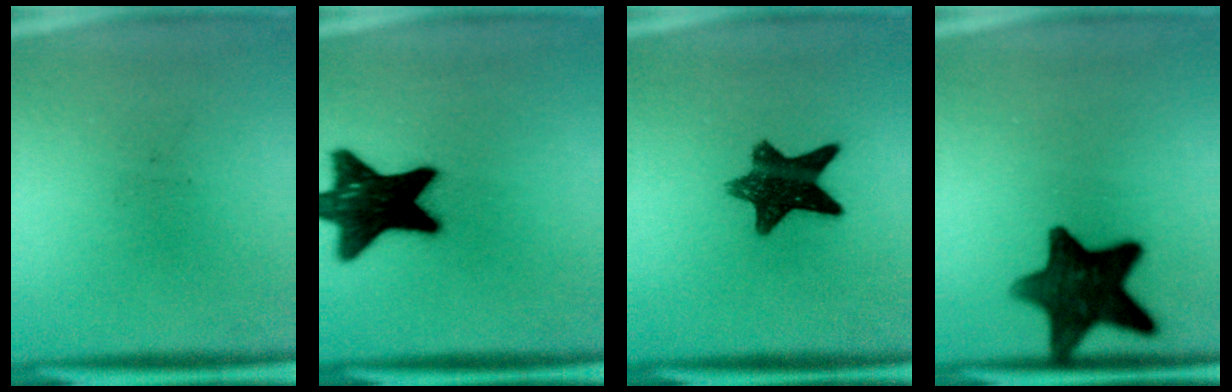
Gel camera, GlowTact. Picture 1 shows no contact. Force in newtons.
{"total": 17.6}
{"total": 10.9}
{"total": 13.4}